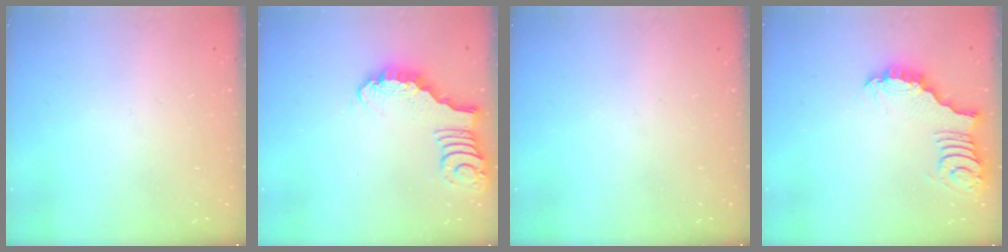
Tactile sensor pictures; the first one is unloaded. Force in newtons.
{"total": 3.2, "press": 3.2, "slide": 0.3}
{"total": 0.0}
{"total": 3.0, "press": 3.0, "slide": 0.1}